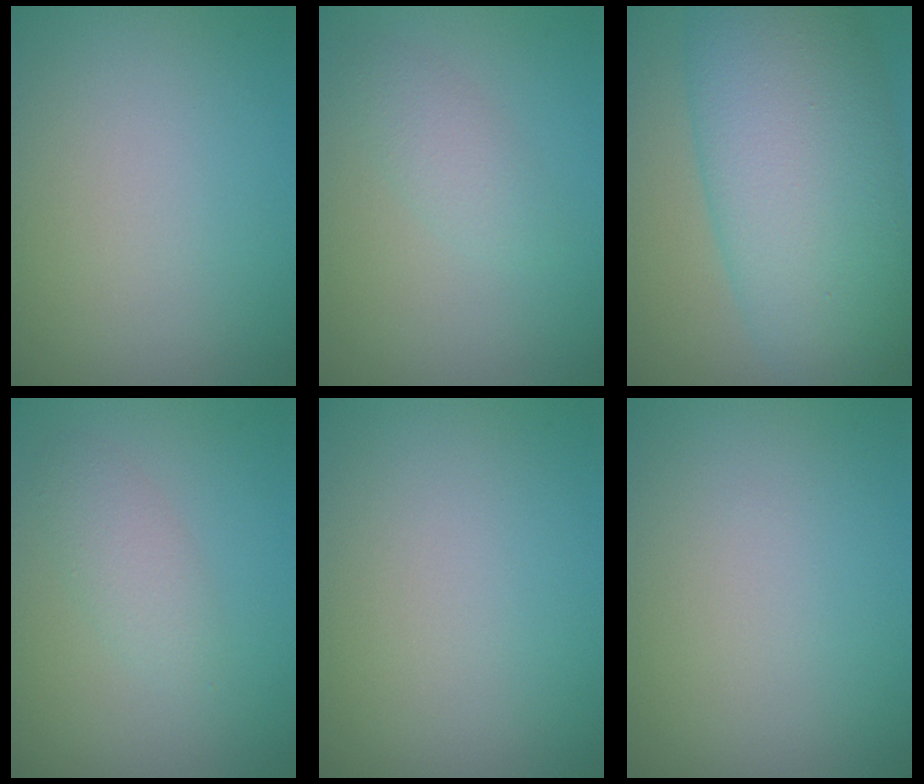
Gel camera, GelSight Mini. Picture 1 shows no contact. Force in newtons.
{"total": 1.9, "press": 1.9, "slide": 0.0}
{"total": 13.1, "press": 13.1, "slide": 0.2}
{"total": 2.0, "press": 2.0, "slide": 0.1}
{"total": 0.0}
{"total": 0.0}